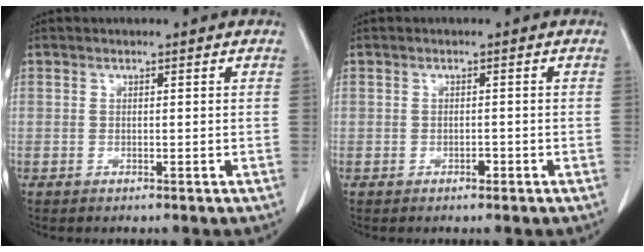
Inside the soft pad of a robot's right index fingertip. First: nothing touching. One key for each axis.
{"total": 0.8, "fx": -0.5, "fy": 0.5, "fz": 0.5, "tx": -0.008, "ty": 0.001, "tz": -0.006}